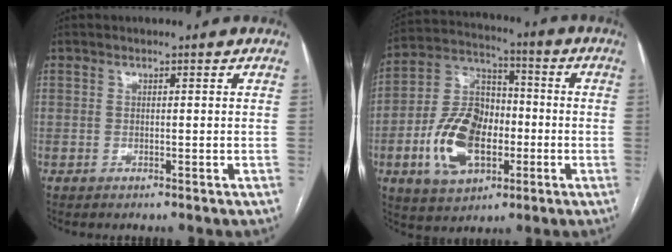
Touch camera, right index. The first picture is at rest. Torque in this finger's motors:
{"motor_torque": [0.39, -0.17, 0.63, 0.18]}